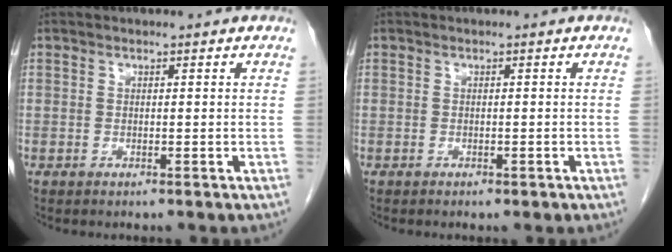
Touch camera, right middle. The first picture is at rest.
{"total": 0.8, "force": [-0.6, 0.3, 0.5], "torque": [-0.008, 0.000, -0.004]}